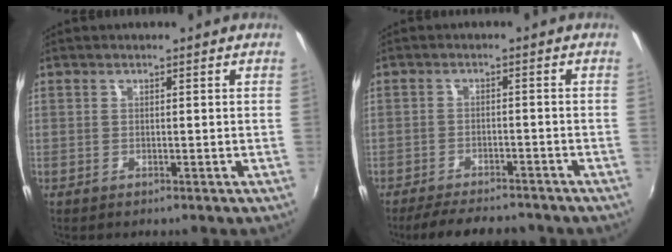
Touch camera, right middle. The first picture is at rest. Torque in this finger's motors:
{"motor_torque": [0.49, -0.44, 0.03, 0.00]}